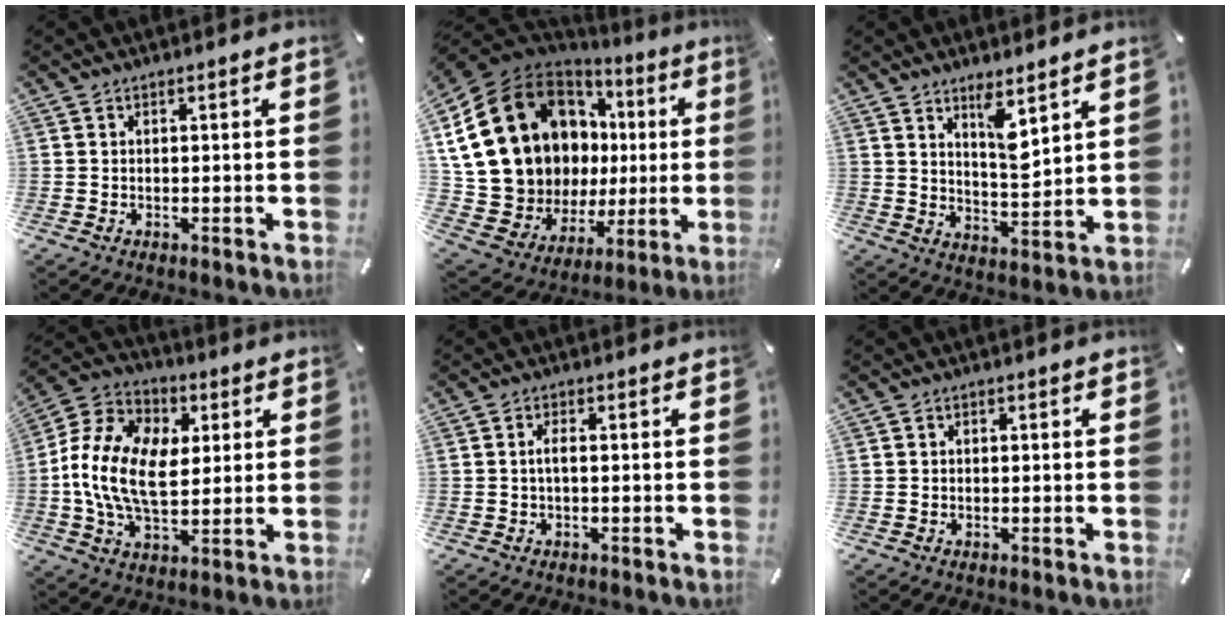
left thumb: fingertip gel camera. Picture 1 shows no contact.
{"total": 25.8, "force": [6.5, 18.4, 16.9], "torque": [-0.334, -0.061, 0.153]}
{"total": 7.4, "force": [5.4, 2.1, 4.6], "torque": [-0.067, -0.044, 0.090]}
{"total": 16.8, "force": [0.7, 11.4, 12.4], "torque": [-0.264, 0.008, 0.014]}
{"total": 2.3, "force": [-0.2, 0.7, 2.1], "torque": [-0.040, 0.003, -0.006]}
{"total": 0.8, "force": [-0.2, 0.7, 0.2], "torque": [-0.003, 0.005, -0.005]}